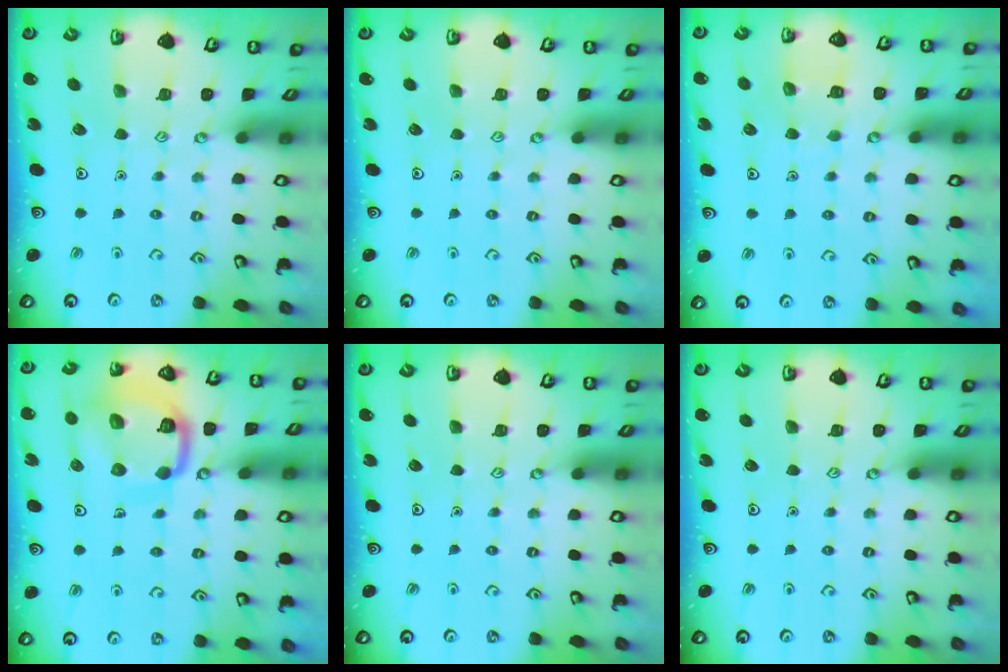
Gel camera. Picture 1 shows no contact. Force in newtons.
{"total": 0.0}
{"total": 4.9, "press": 4.9, "slide": 0.4}
{"total": 15.9, "press": 15.9, "slide": 1.6}
{"total": 0.0}
{"total": 0.0}